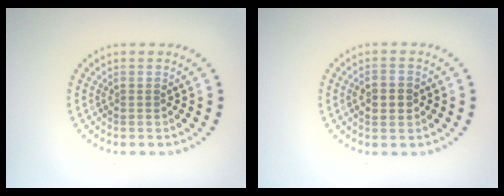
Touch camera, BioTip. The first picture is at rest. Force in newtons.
{"total": 3.0, "press": 3.0, "slide": 0.2}